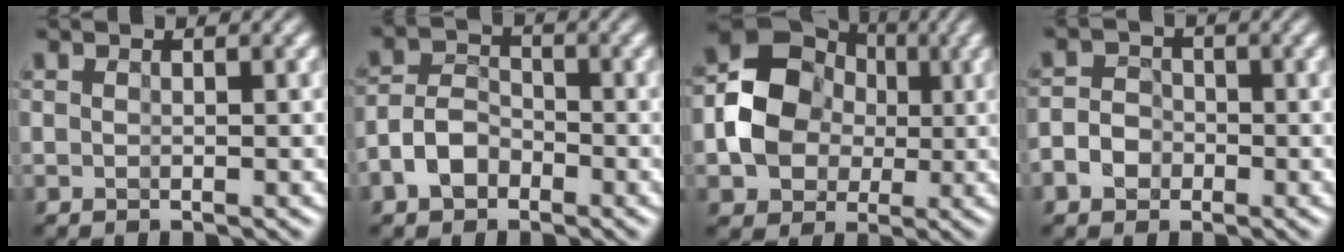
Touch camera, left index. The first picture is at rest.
{"total": 3.6, "force": [-2.1, 2.2, 1.9], "torque": [-0.042, 0.008, -0.039]}
{"total": 7.3, "force": [-0.6, 6.1, 4.1], "torque": [-0.074, 0.005, -0.021]}
{"total": 3.2, "force": [-1.3, 2.5, 1.4], "torque": [-0.010, 0.005, -0.025]}